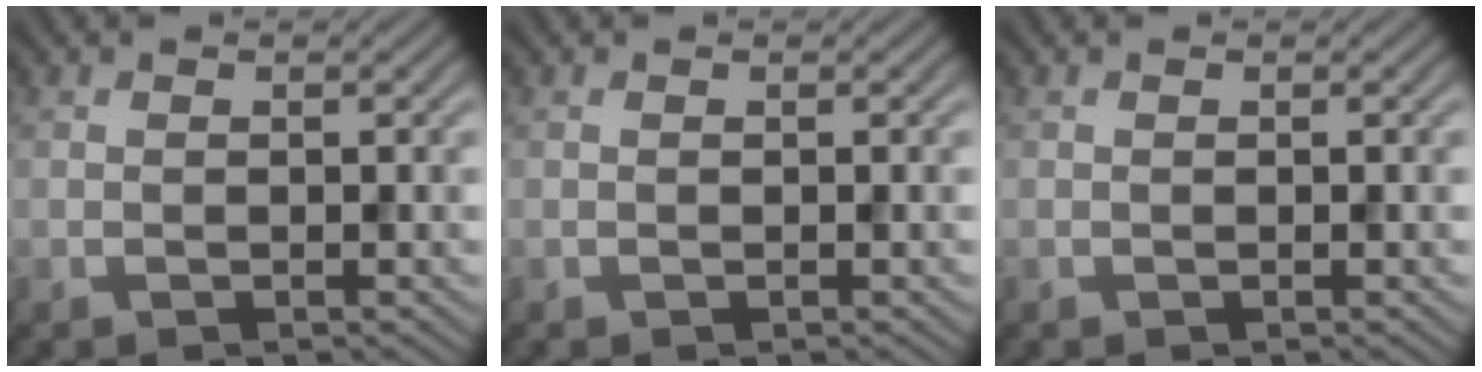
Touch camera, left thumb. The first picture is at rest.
{"total": 0.0}
{"total": 0.0}